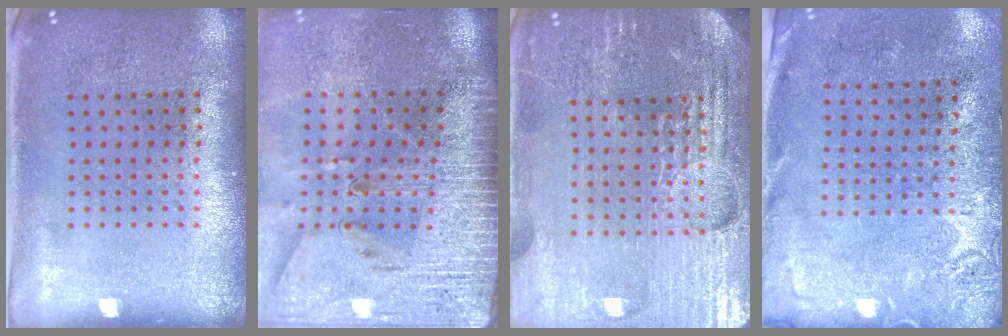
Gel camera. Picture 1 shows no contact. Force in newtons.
{"total": 3.6, "press": 3.0, "slide": 2.0}
{"total": 5.1, "press": 4.8, "slide": 1.9}
{"total": 2.6, "press": 2.1, "slide": 1.6}